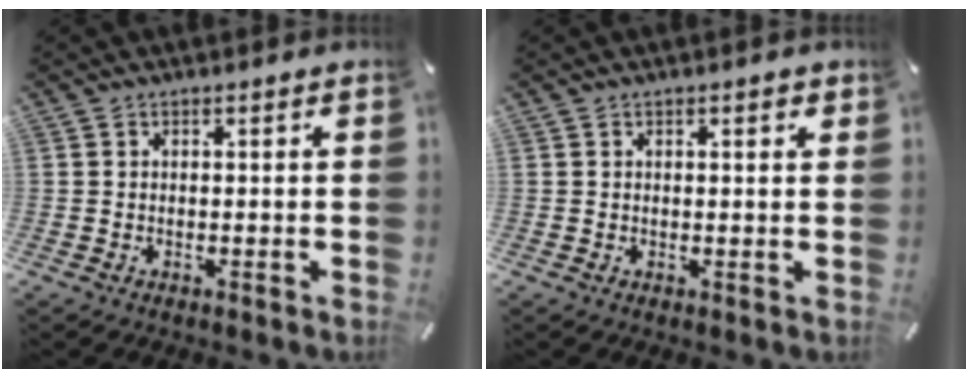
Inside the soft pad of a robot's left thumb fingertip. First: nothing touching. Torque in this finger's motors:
{"motor_torque": [-0.13, -0.25, 0.03, 0.14, -0.07]}